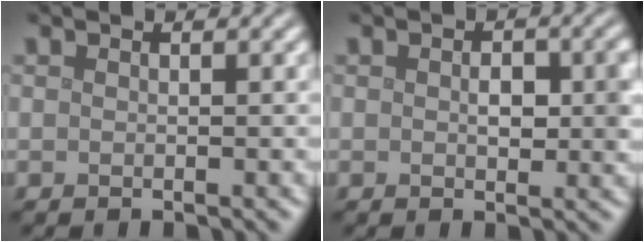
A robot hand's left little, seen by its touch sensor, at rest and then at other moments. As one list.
[{"total": 2.9, "force": [0.1, 1.6, 2.4], "torque": [-0.034, -0.001, 0.001]}]